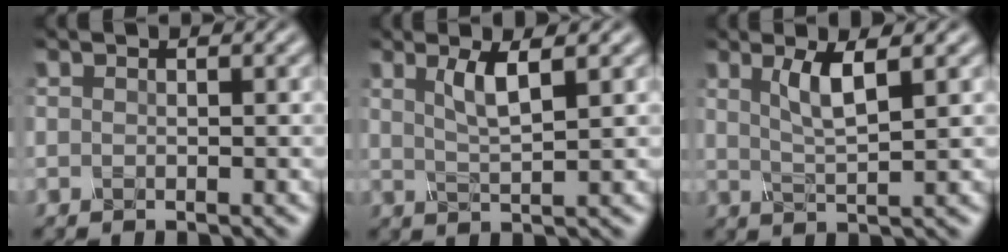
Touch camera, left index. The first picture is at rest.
{"total": 3.0, "force": [1.4, 0.6, 2.6], "torque": [-0.047, -0.001, 0.027]}
{"total": 3.3, "force": [1.5, 0.7, 2.9], "torque": [-0.053, -0.002, 0.030]}